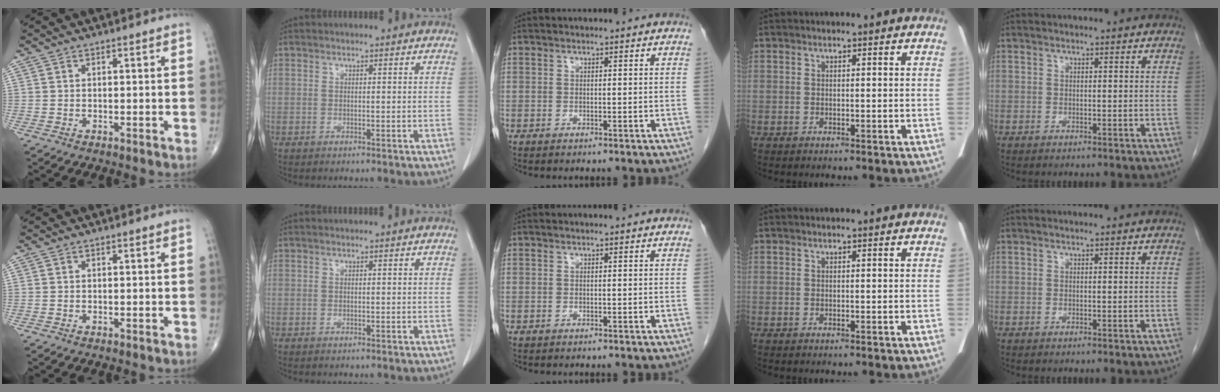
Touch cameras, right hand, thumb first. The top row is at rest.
{}